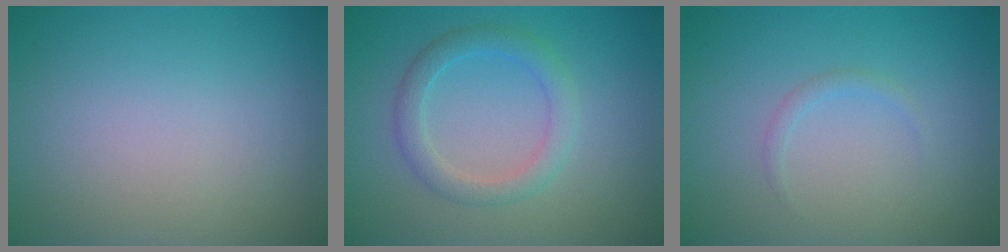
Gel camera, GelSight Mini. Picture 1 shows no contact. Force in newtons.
{"total": 2.6, "press": 2.6, "slide": 0.1}
{"total": 0.8, "press": 0.8, "slide": 0.1}